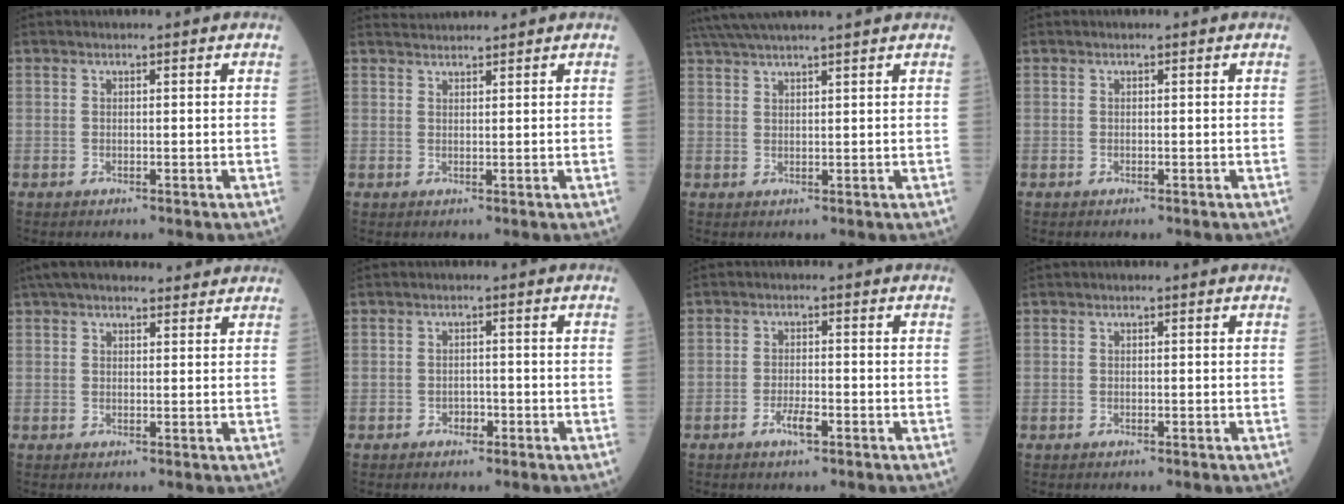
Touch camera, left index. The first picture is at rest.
{"total": 2.5, "force": [2.5, -0.5, -0.1], "torque": [-0.001, 0.018, 0.051]}
{"total": 9.8, "force": [8.5, -1.0, 4.8], "torque": [-0.083, 0.031, 0.128]}
{"total": 0.0}
{"total": 11.7, "force": [10.1, 3.1, 5.1], "torque": [-0.070, 0.045, 0.144]}
{"total": 1.5, "force": [-0.9, 1.0, 0.6], "torque": [-0.005, 0.002, -0.017]}
{"total": 2.6, "force": [-1.6, 0.6, 2.0], "torque": [-0.039, -0.003, -0.032]}
{"total": 0.0}